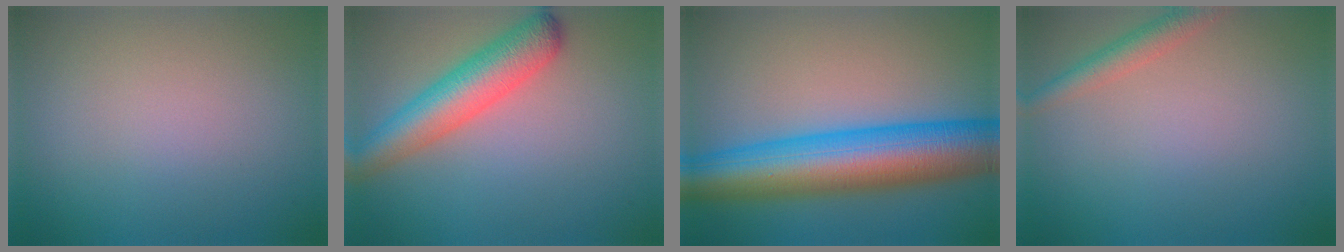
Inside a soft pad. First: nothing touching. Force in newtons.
{"total": 5.7, "press": 5.7, "slide": 0.3}
{"total": 11.6, "press": 11.6, "slide": 0.1}
{"total": 2.4, "press": 2.4, "slide": 0.1}